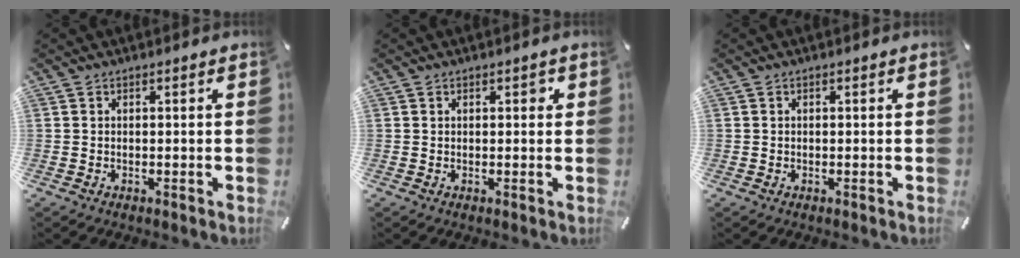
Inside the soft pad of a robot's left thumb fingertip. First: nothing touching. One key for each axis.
{"total": 1.1, "fx": 0.4, "fy": 0.7, "fz": 0.8, "tx": -0.009, "ty": 0.002, "tz": 0.005}
{"total": 0.0}